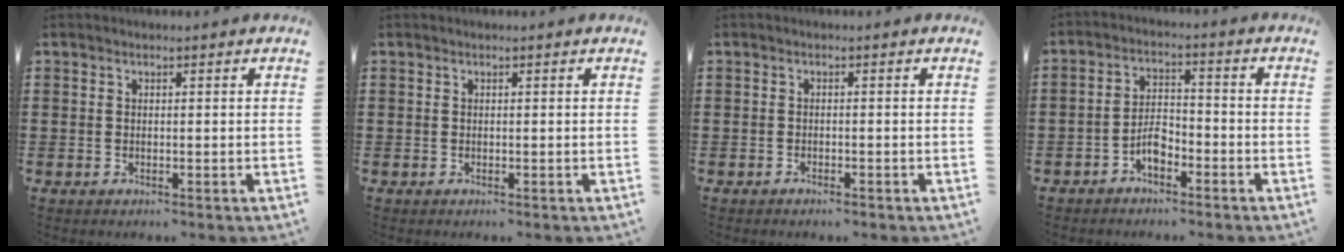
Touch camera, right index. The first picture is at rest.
{"total": 0.0}
{"total": 0.7, "force": [-0.7, 0.0, 0.2], "torque": [-0.006, -0.003, -0.014]}
{"total": 4.5, "force": [-2.6, 2.2, 2.9], "torque": [-0.066, 0.004, -0.052]}